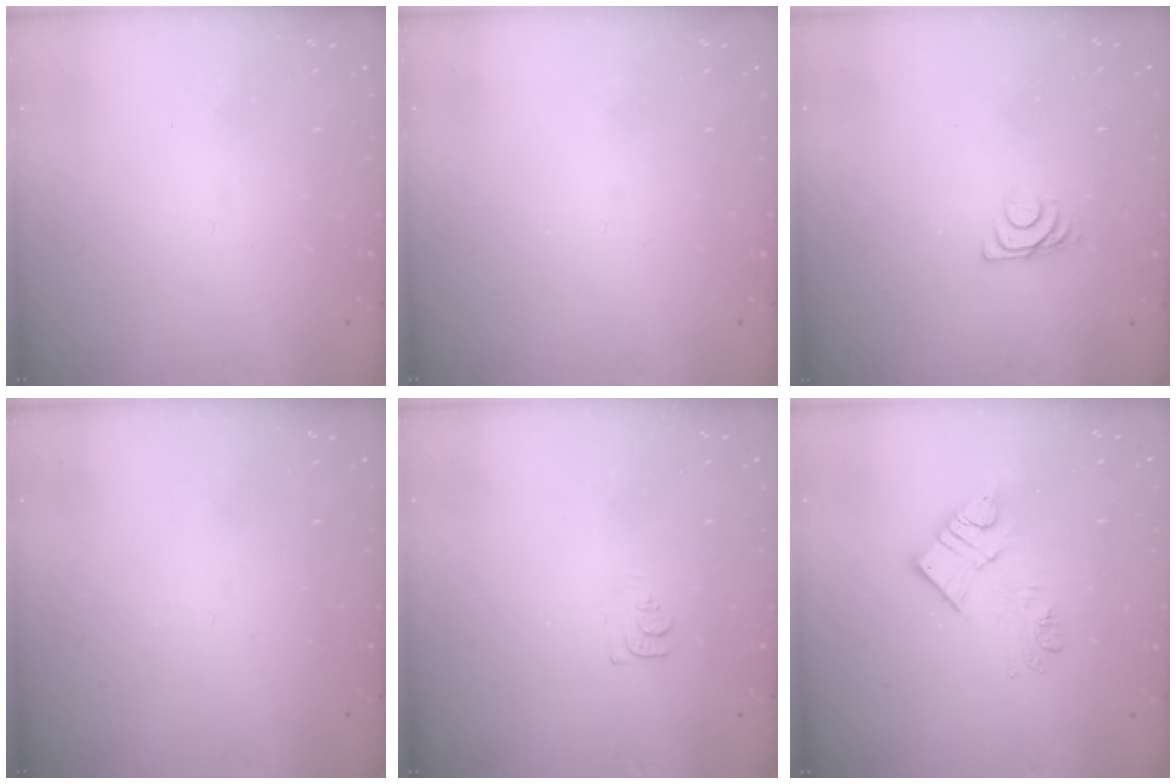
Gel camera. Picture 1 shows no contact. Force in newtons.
{"total": 0.0}
{"total": 5.4, "press": 5.3, "slide": 0.7}
{"total": 0.0}
{"total": 3.7, "press": 3.6, "slide": 0.5}
{"total": 10.5, "press": 10.5, "slide": 0.7}